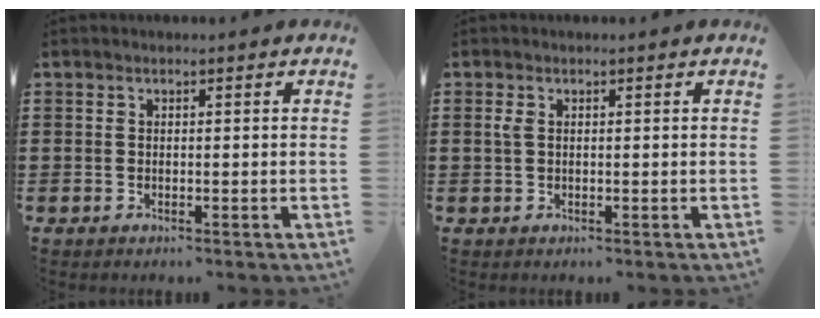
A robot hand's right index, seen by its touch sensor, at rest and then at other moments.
{"total": 1.3, "force": [0.3, 0.8, 1.0], "torque": [-0.030, 0.003, 0.002]}